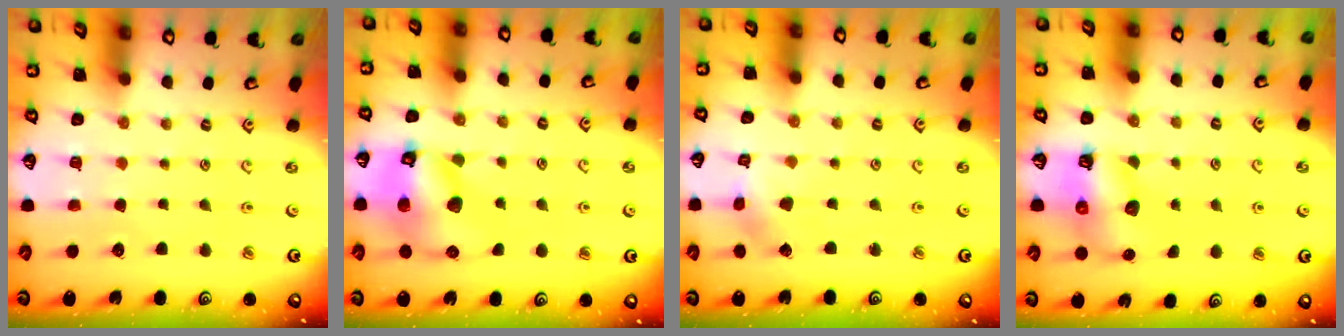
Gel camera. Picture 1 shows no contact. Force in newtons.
{"total": 13.2, "press": 13.0, "slide": 1.8}
{"total": 3.8, "press": 3.8, "slide": 0.2}
{"total": 7.4, "press": 7.3, "slide": 1.2}